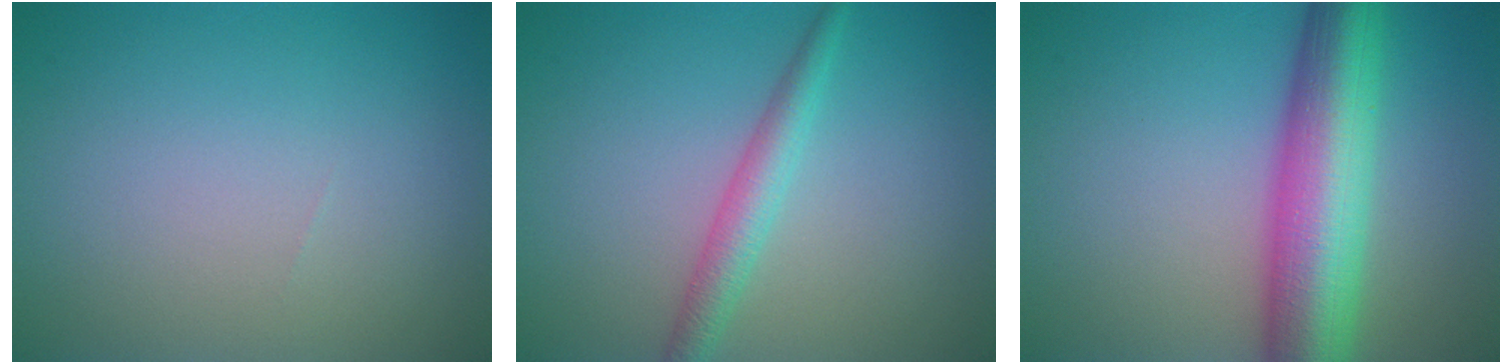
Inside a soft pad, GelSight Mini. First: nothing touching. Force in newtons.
{"total": 2.5, "press": 2.5, "slide": 0.1}
{"total": 10.1, "press": 10.1, "slide": 0.3}